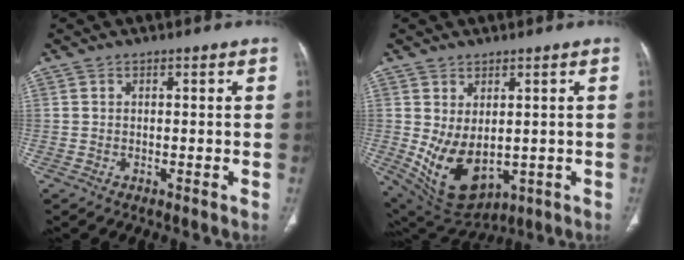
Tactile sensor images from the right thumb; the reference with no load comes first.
{"total": 11.6, "force": [-0.8, 7.0, 9.2], "torque": [-0.149, -0.013, 0.023]}